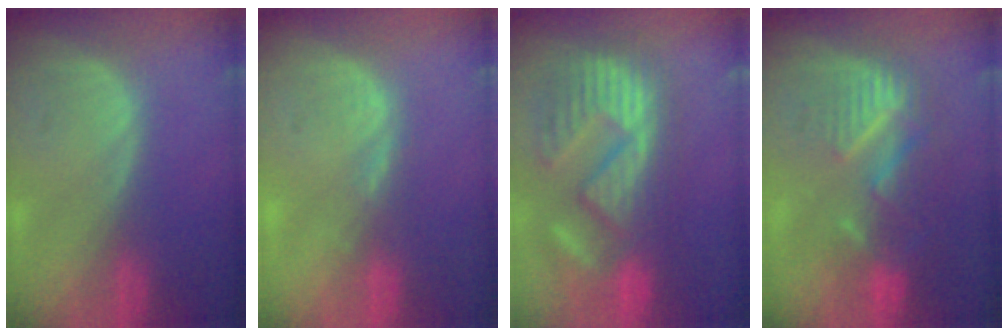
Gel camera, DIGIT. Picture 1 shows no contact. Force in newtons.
{"total": 1.9, "press": 1.5, "slide": 1.1}
{"total": 11.6, "press": 11.1, "slide": 3.4}
{"total": 8.9, "press": 7.8, "slide": 4.5}